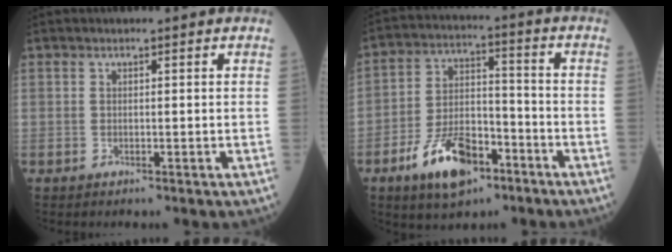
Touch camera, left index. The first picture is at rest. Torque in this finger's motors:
{"motor_torque": [0.66, 0.91, 0.66, 0.15]}